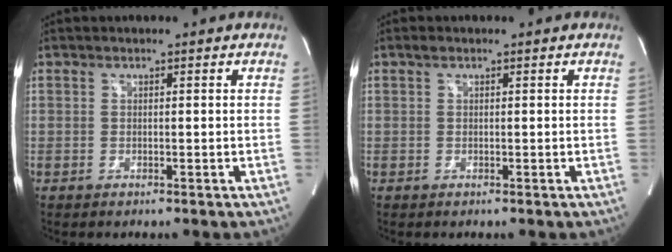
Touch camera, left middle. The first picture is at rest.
{"total": 0.6, "force": [0.4, 0.3, 0.4], "torque": [-0.010, 0.009, 0.006]}